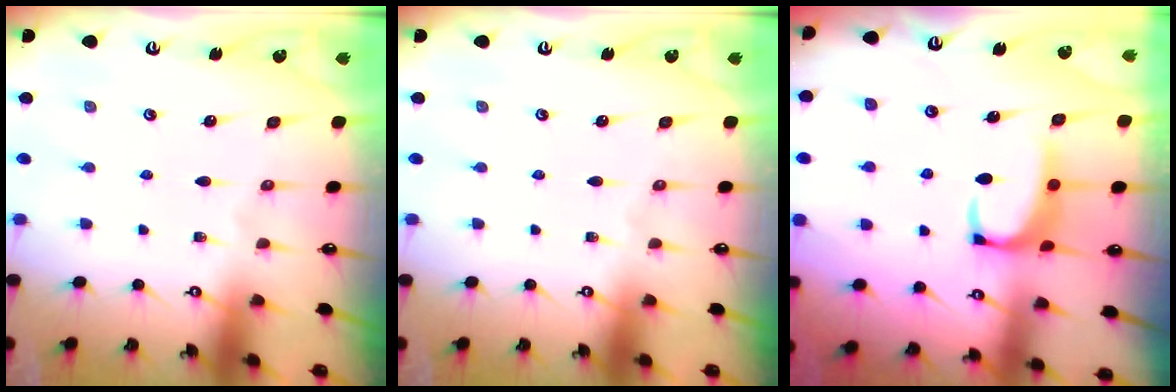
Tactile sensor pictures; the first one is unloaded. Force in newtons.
{"total": 0.0}
{"total": 2.5, "press": 2.4, "slide": 0.8}